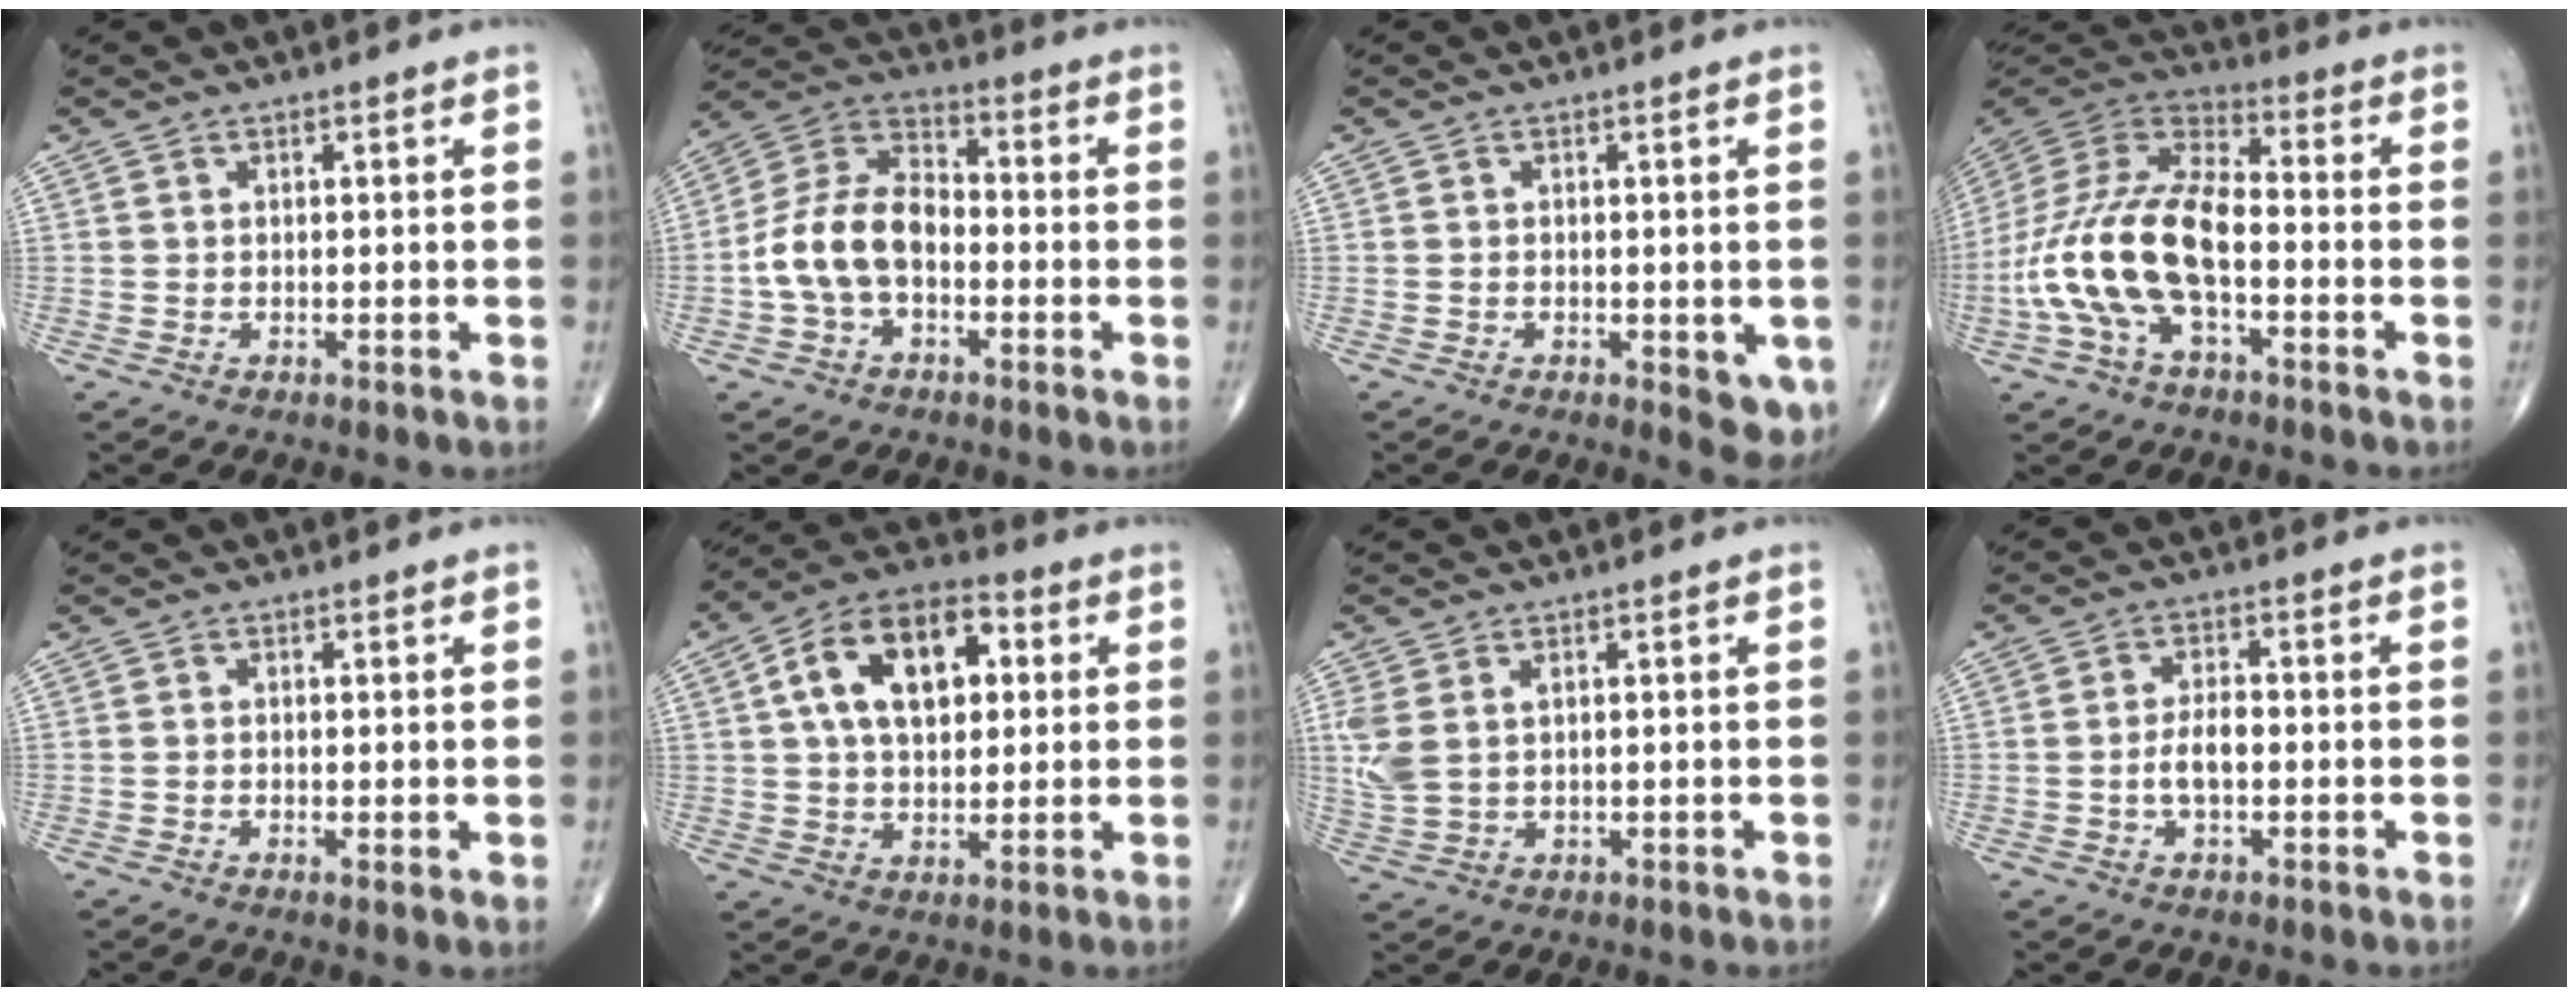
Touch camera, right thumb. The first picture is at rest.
{"total": 12.4, "force": [-2.5, 8.1, 9.0], "torque": [-0.166, 0.044, -0.056]}
{"total": 5.3, "force": [-1.5, 2.4, 4.5], "torque": [-0.036, -0.008, -0.018]}
{"total": 18.7, "force": [-4.3, 9.3, 15.6], "torque": [-0.323, 0.039, -0.083]}
{"total": 1.2, "force": [0.0, 0.4, 1.1], "torque": [-0.020, -0.006, -0.004]}
{"total": 16.2, "force": [3.8, 9.7, 12.4], "torque": [-0.188, 0.018, 0.057]}
{"total": 5.3, "force": [1.4, 3.1, 4.1], "torque": [-0.112, 0.005, 0.037]}
{"total": 4.2, "force": [-0.9, 2.0, 3.5], "torque": [-0.067, 0.012, -0.019]}